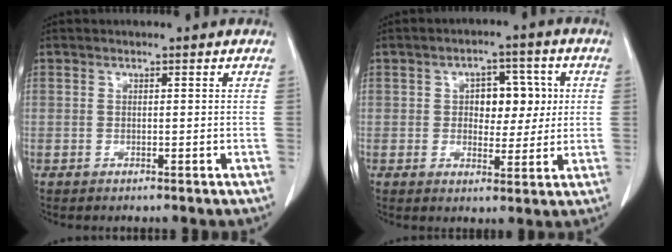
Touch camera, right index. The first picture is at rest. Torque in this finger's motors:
{"motor_torque": [0.15, 0.09, 0.13, 0.03]}